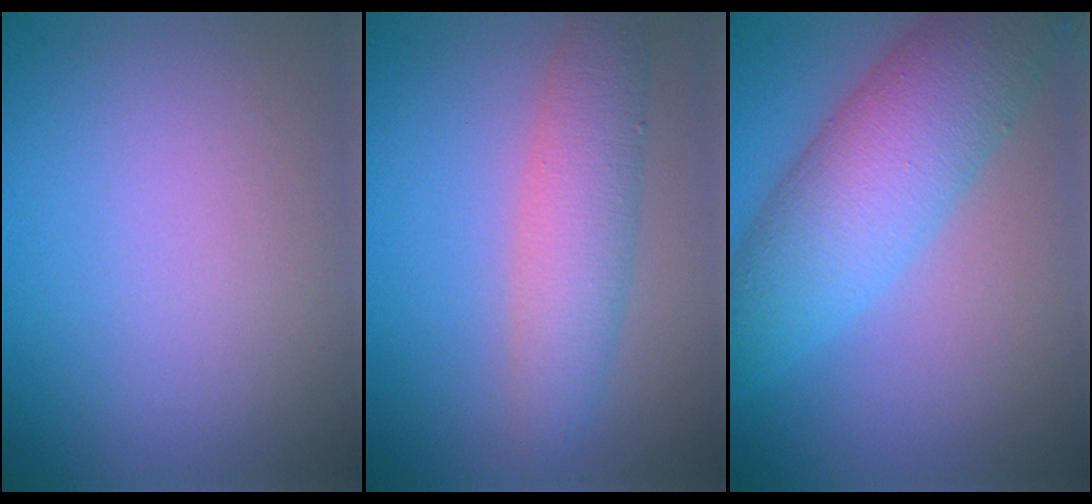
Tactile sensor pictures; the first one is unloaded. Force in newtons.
{"total": 4.3, "press": 4.3, "slide": 0.1}
{"total": 8.5, "press": 8.5, "slide": 0.2}